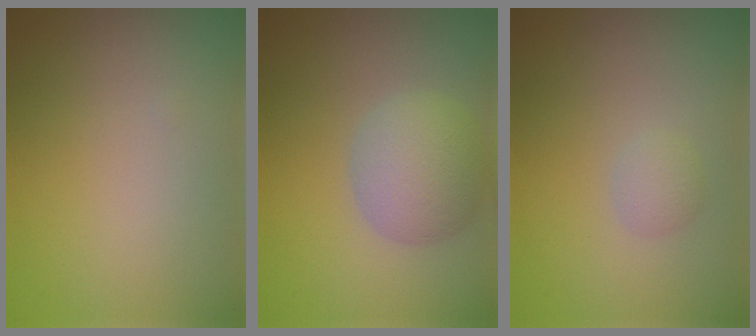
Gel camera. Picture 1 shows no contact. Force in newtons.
{"total": 5.1, "press": 5.0, "slide": 0.3}
{"total": 1.3, "press": 1.3, "slide": 0.0}